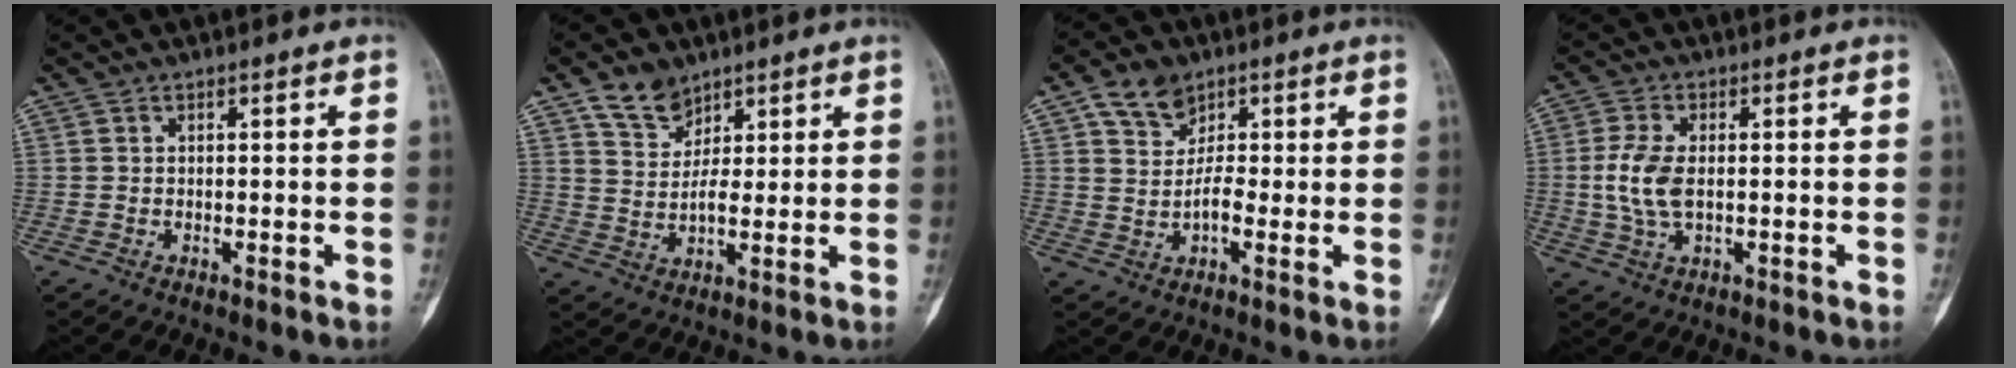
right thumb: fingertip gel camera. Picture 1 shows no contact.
{"total": 6.8, "force": [4.5, 4.5, 2.5], "torque": [-0.018, -0.026, 0.088]}
{"total": 7.0, "force": [2.5, 5.6, 3.5], "torque": [-0.030, -0.003, 0.041]}
{"total": 11.8, "force": [-1.2, 6.4, 9.8], "torque": [-0.221, 0.011, -0.024]}